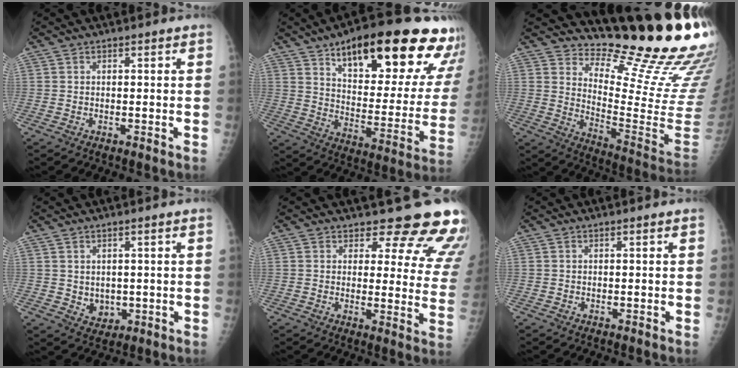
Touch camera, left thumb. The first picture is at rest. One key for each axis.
{"total": 29.0, "fx": 17.5, "fy": 9.9, "fz": 21.0, "tx": -0.251, "ty": -0.051, "tz": 0.253}
{"total": 22.0, "fx": 18.4, "fy": 3.3, "fz": 11.6, "tx": -0.140, "ty": -0.186, "tz": 0.254}
{"total": 3.3, "fx": 0.3, "fy": 2.6, "fz": 1.9, "tx": -0.018, "ty": -0.008, "tz": 0.017}
{"total": 15.0, "fx": 13.7, "fy": 4.4, "fz": 4.0, "tx": 0.002, "ty": -0.118, "tz": 0.136}
{"total": 0.0}